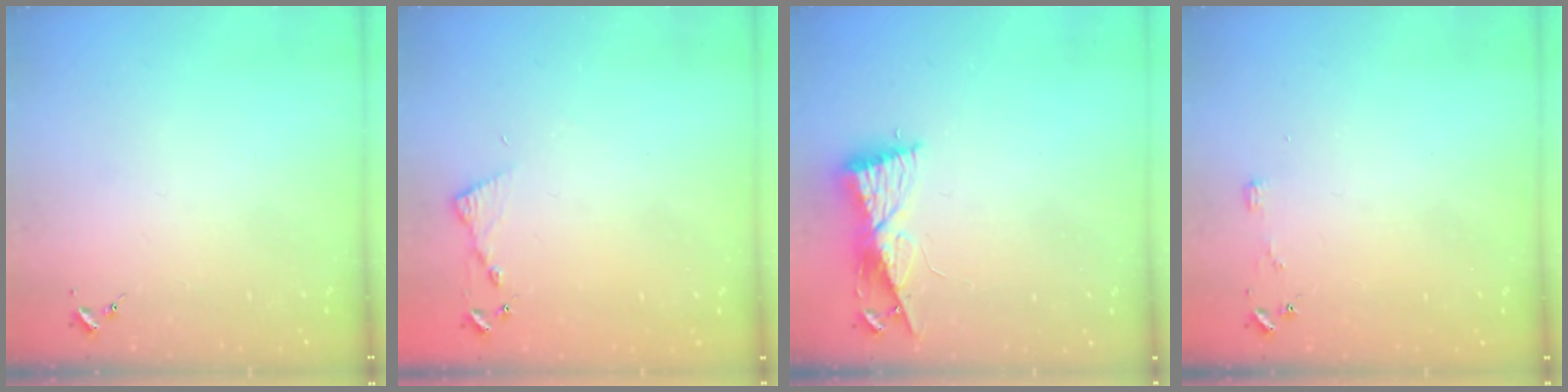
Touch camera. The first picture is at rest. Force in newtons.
{"total": 4.7, "press": 4.6, "slide": 0.5}
{"total": 8.5, "press": 8.5, "slide": 0.8}
{"total": 2.8, "press": 2.8, "slide": 0.2}